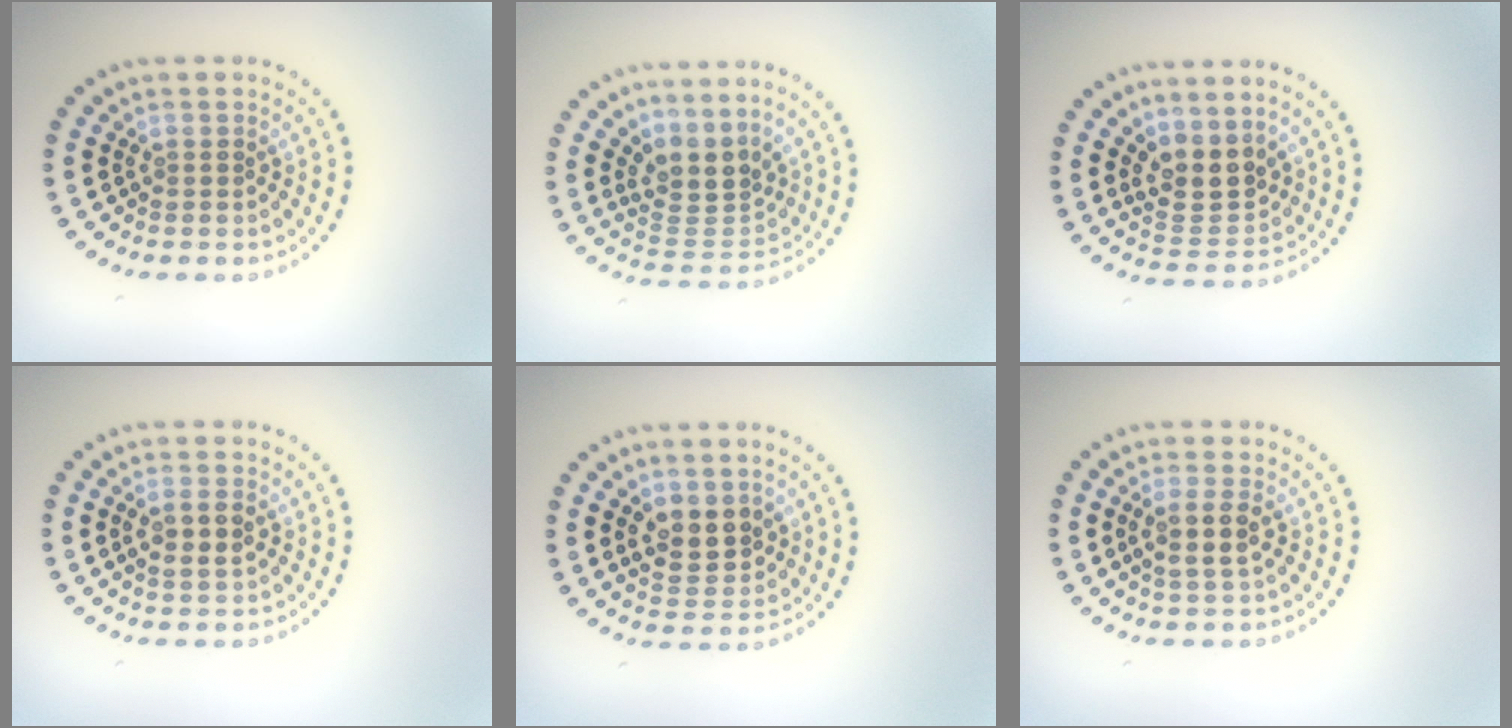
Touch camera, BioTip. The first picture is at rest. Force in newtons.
{"total": 3.5, "press": 2.6, "slide": 2.4}
{"total": 3.3, "press": 2.8, "slide": 1.6}
{"total": 2.2, "press": 2.2, "slide": 0.4}
{"total": 3.3, "press": 3.2, "slide": 1.0}
{"total": 2.4, "press": 2.1, "slide": 1.0}